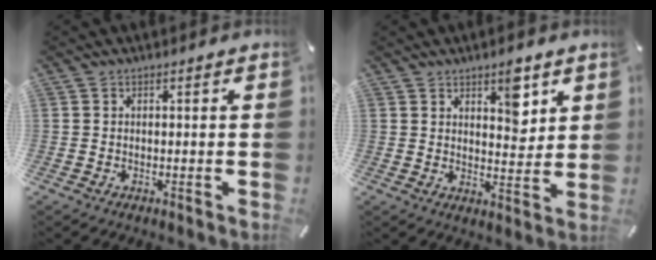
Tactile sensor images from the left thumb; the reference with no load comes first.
{"total": 6.7, "force": [4.2, 3.4, 3.9], "torque": [-0.033, -0.029, 0.065]}